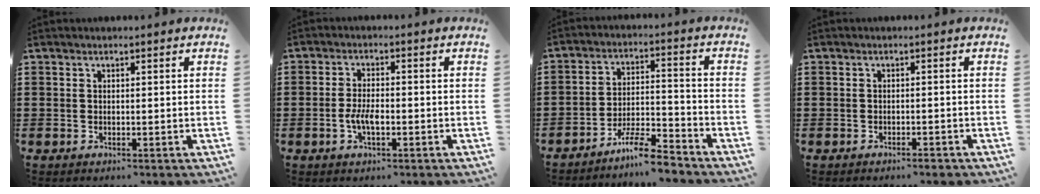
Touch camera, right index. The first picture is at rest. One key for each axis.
{"total": 3.7, "fx": -1.2, "fy": 1.4, "fz": 3.2, "tx": -0.079, "ty": -0.004, "tz": -0.028}
{"total": 7.1, "fx": -6.3, "fy": 0.7, "fz": 3.3, "tx": -0.065, "ty": 0.006, "tz": -0.121}
{"total": 1.1, "fx": -1.0, "fy": 0.1, "fz": 0.5, "tx": -0.012, "ty": -0.002, "tz": -0.019}